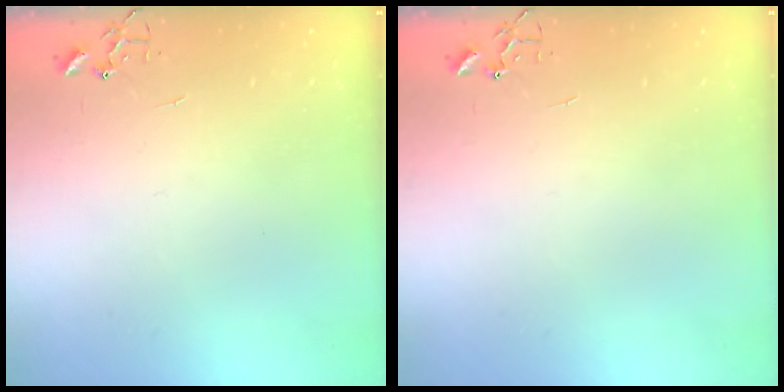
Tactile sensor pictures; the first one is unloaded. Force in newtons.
{"total": 0.0}